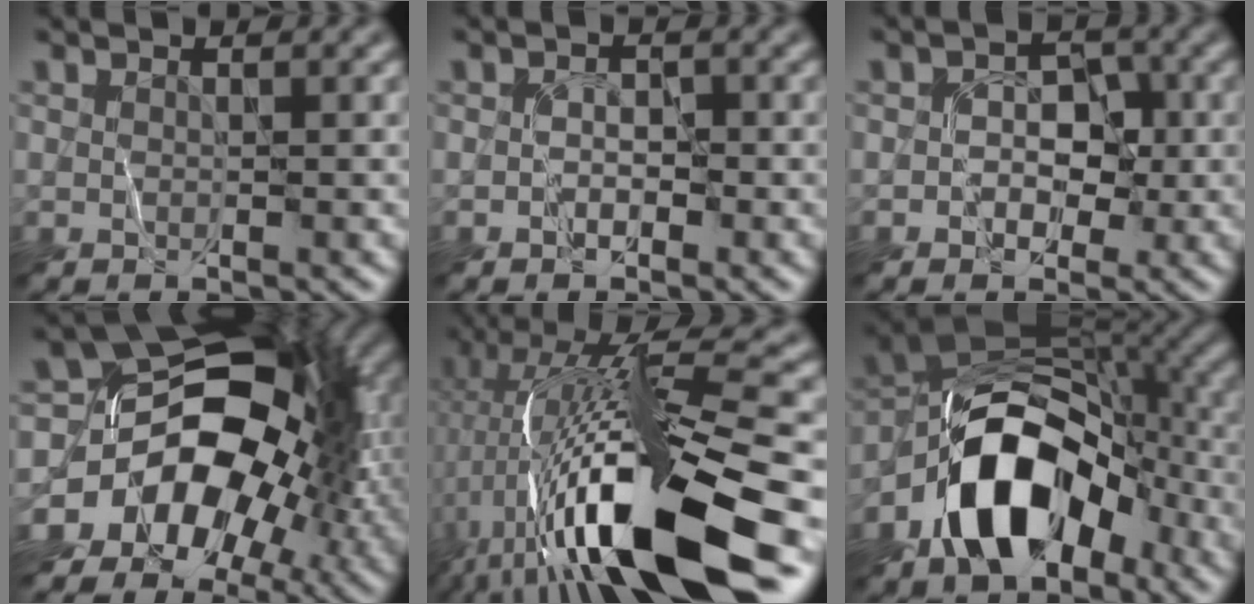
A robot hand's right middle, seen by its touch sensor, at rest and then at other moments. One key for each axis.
{"total": 1.4, "fx": -0.8, "fy": 1.0, "fz": 0.7, "tx": -0.008, "ty": 0.004, "tz": -0.014}
{"total": 2.8, "fx": -0.7, "fy": 2.2, "fz": 1.6, "tx": 0.000, "ty": 0.006, "tz": -0.021}
{"total": 14.8, "fx": -4.2, "fy": 10.4, "fz": 9.7, "tx": -0.115, "ty": 0.001, "tz": -0.079}
{"total": 16.8, "fx": -3.0, "fy": 5.2, "fz": 15.6, "tx": -0.281, "ty": 0.018, "tz": -0.054}
{"total": 11.8, "fx": -5.3, "fy": 7.0, "fz": 7.8, "tx": -0.127, "ty": 0.008, "tz": -0.101}